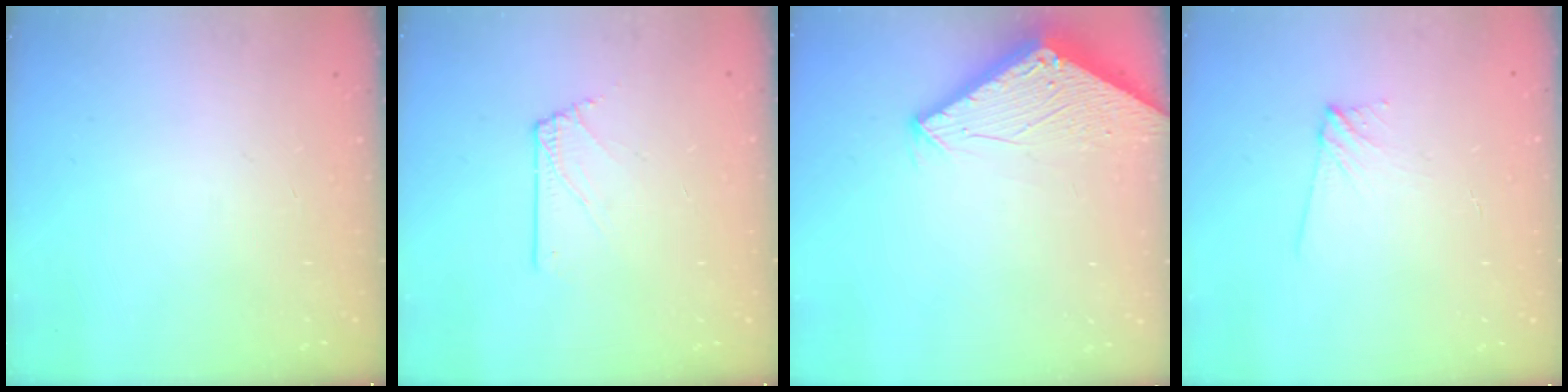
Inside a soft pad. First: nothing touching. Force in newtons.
{"total": 3.0, "press": 2.9, "slide": 0.5}
{"total": 2.9, "press": 2.9, "slide": 0.1}
{"total": 4.1, "press": 4.1, "slide": 0.6}